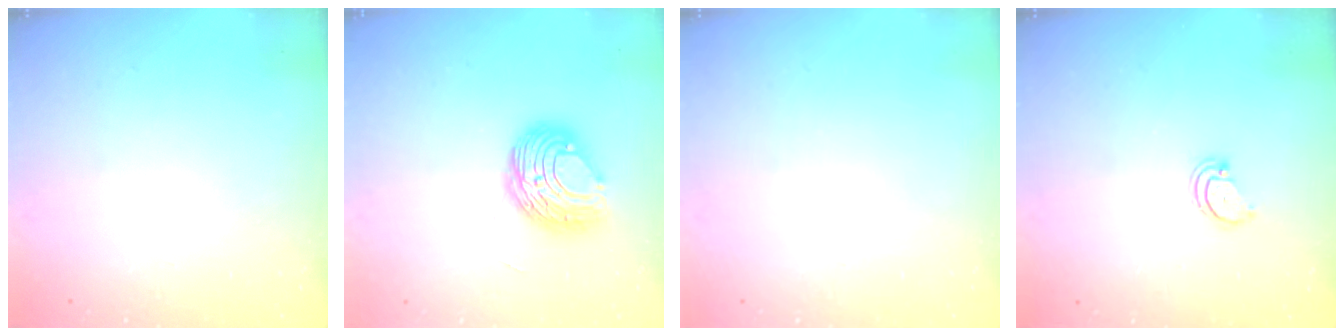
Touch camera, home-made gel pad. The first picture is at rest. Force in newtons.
{"total": 9.0, "press": 9.0, "slide": 0.9}
{"total": 0.0}
{"total": 2.2, "press": 2.2, "slide": 0.3}